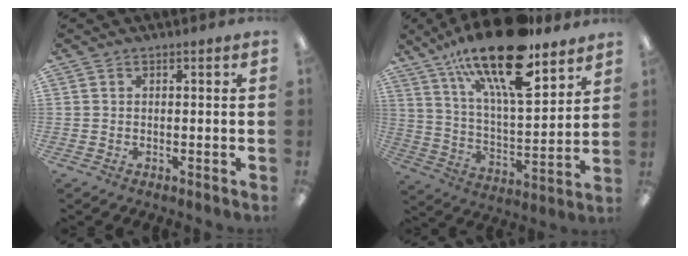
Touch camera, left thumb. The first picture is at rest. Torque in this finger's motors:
{"motor_torque": [1.04, 0.56, 1.76, -1.01, 0.49]}